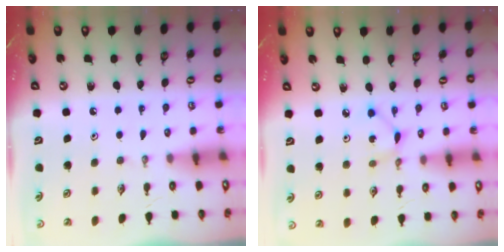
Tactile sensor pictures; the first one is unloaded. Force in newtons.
{"total": 2.1, "press": 2.1, "slide": 0.1}